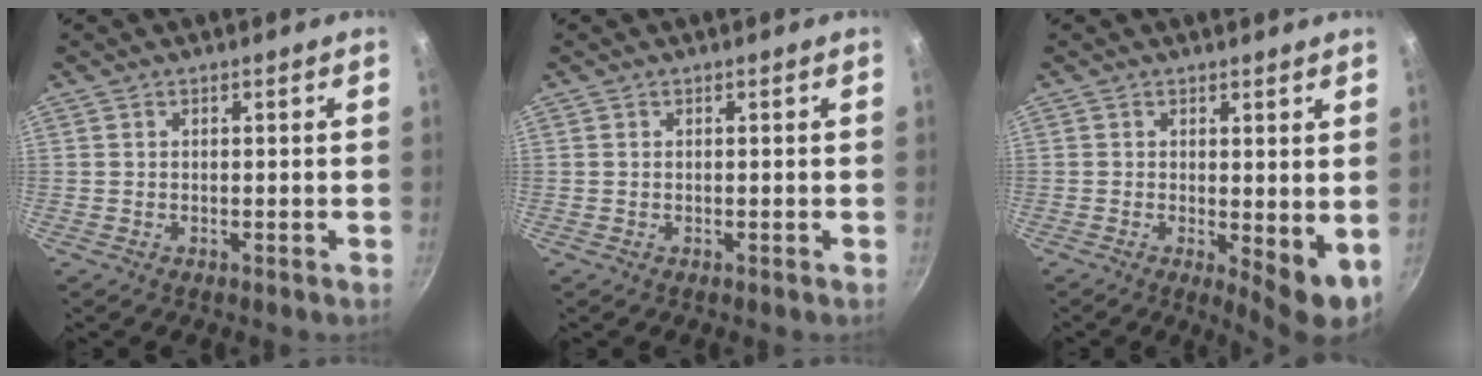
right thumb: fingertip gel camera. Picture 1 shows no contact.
{"total": 0.0}
{"total": 6.3, "force": [0.2, 2.4, 5.8], "torque": [-0.073, -0.013, 0.007]}